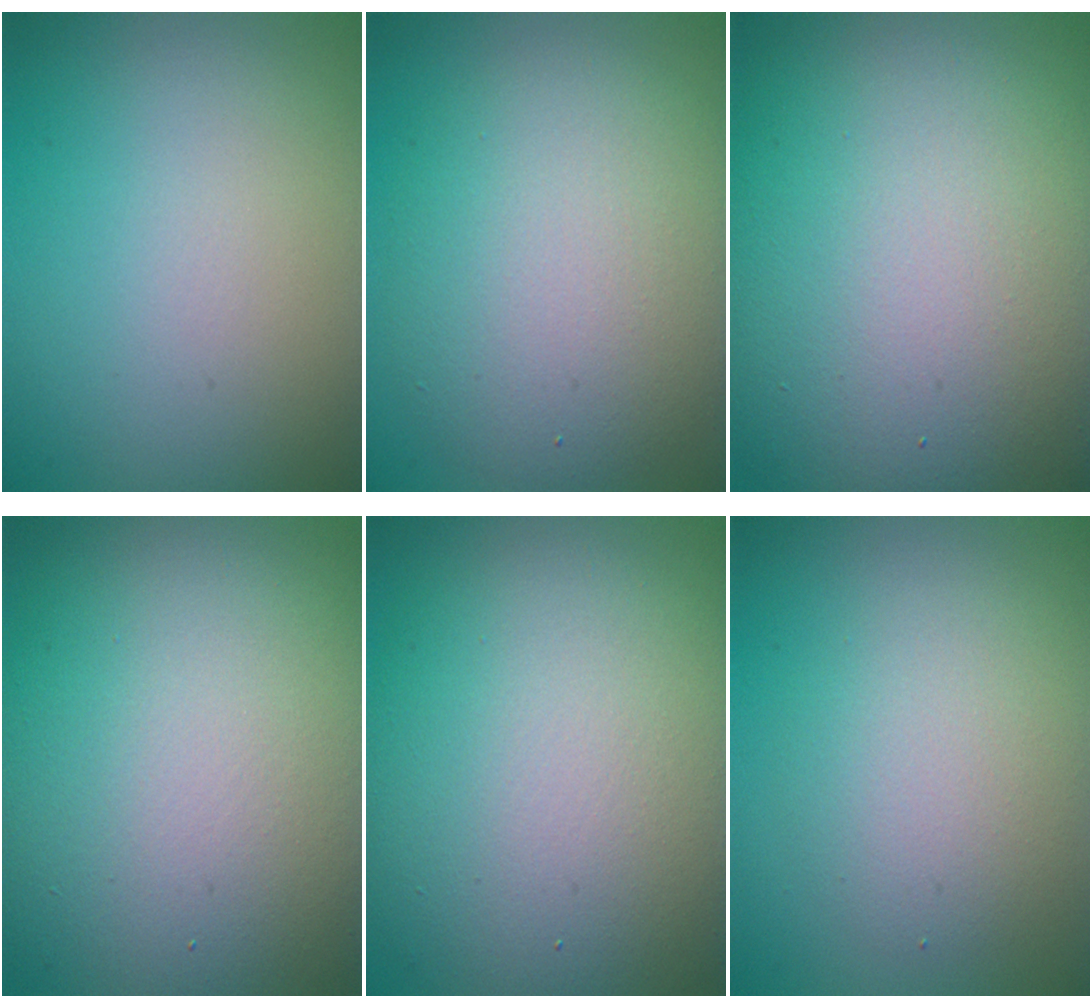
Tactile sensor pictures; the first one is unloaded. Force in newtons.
{"total": 6.9, "press": 6.9, "slide": 0.5}
{"total": 17.2, "press": 17.2, "slide": 0.7}
{"total": 15.6, "press": 15.5, "slide": 1.5}
{"total": 12.7, "press": 12.7, "slide": 0.6}
{"total": 3.2, "press": 3.2, "slide": 0.3}